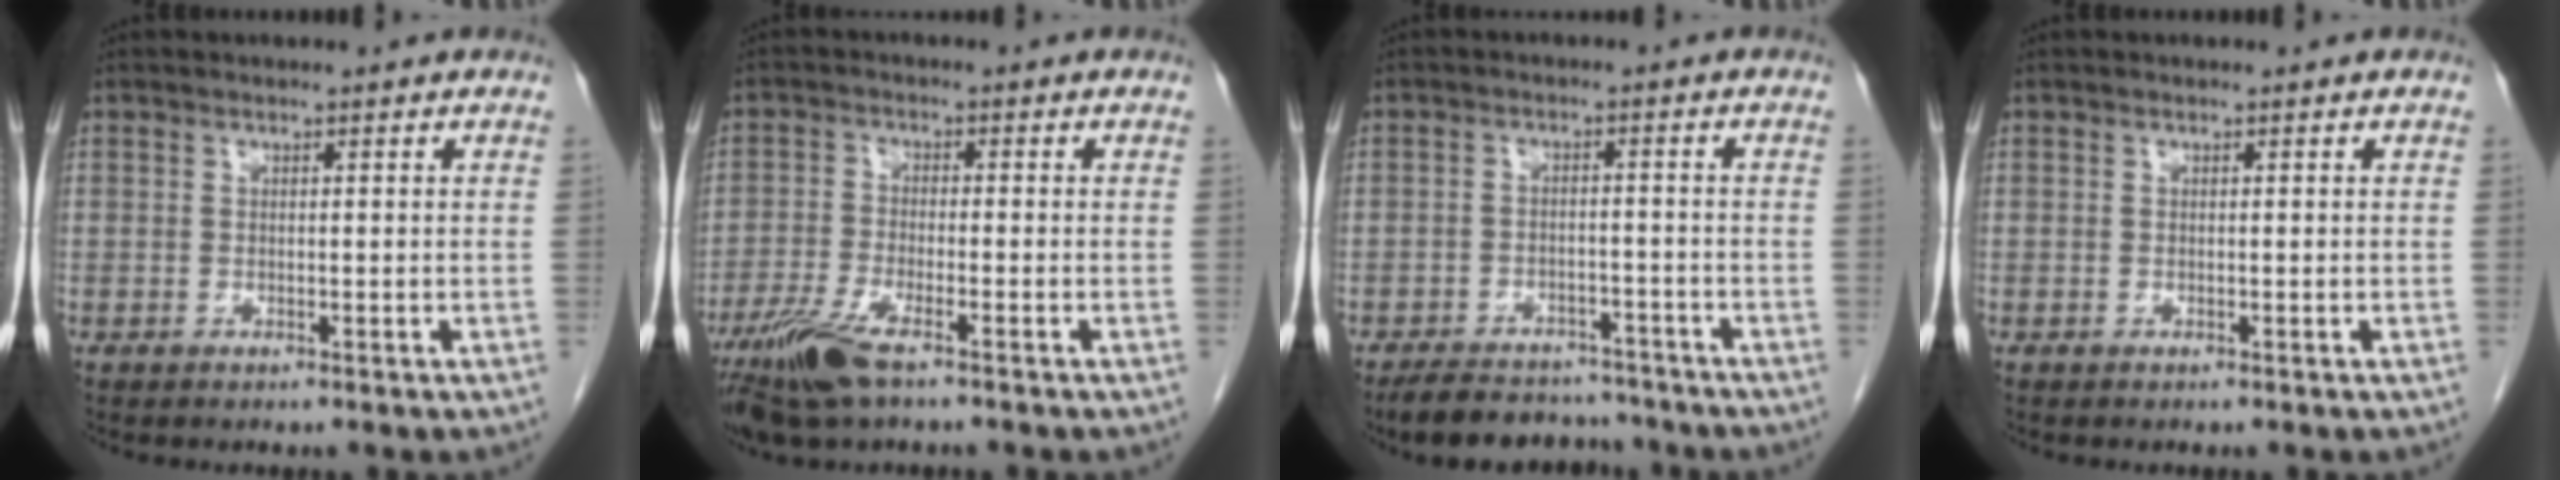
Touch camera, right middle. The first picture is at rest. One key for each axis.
{"total": 7.6, "fx": -5.0, "fy": 1.3, "fz": 5.5, "tx": -0.121, "ty": -0.017, "tz": -0.094}
{"total": 9.8, "fx": -8.7, "fy": 3.4, "fz": 2.7, "tx": -0.037, "ty": 0.005, "tz": -0.123}
{"total": 0.0}